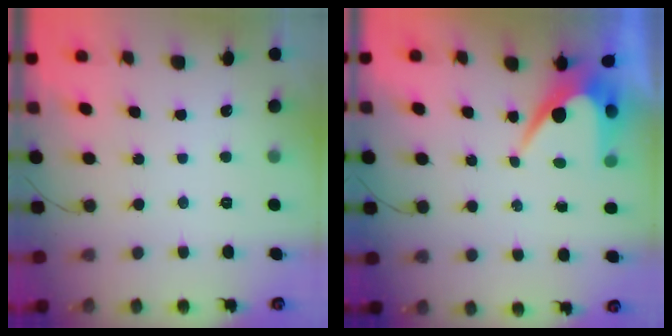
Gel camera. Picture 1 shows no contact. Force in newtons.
{"total": 6.4, "press": 6.4, "slide": 0.2}